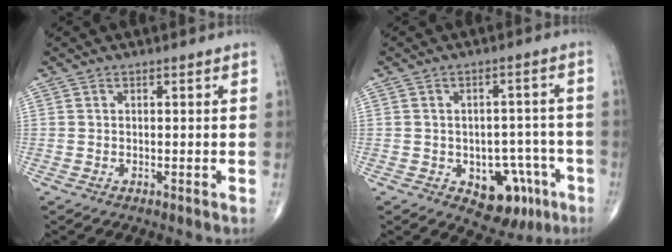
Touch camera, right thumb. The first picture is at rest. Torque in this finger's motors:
{"motor_torque": [0.80, 0.51, 0.35, -0.55, 0.05]}